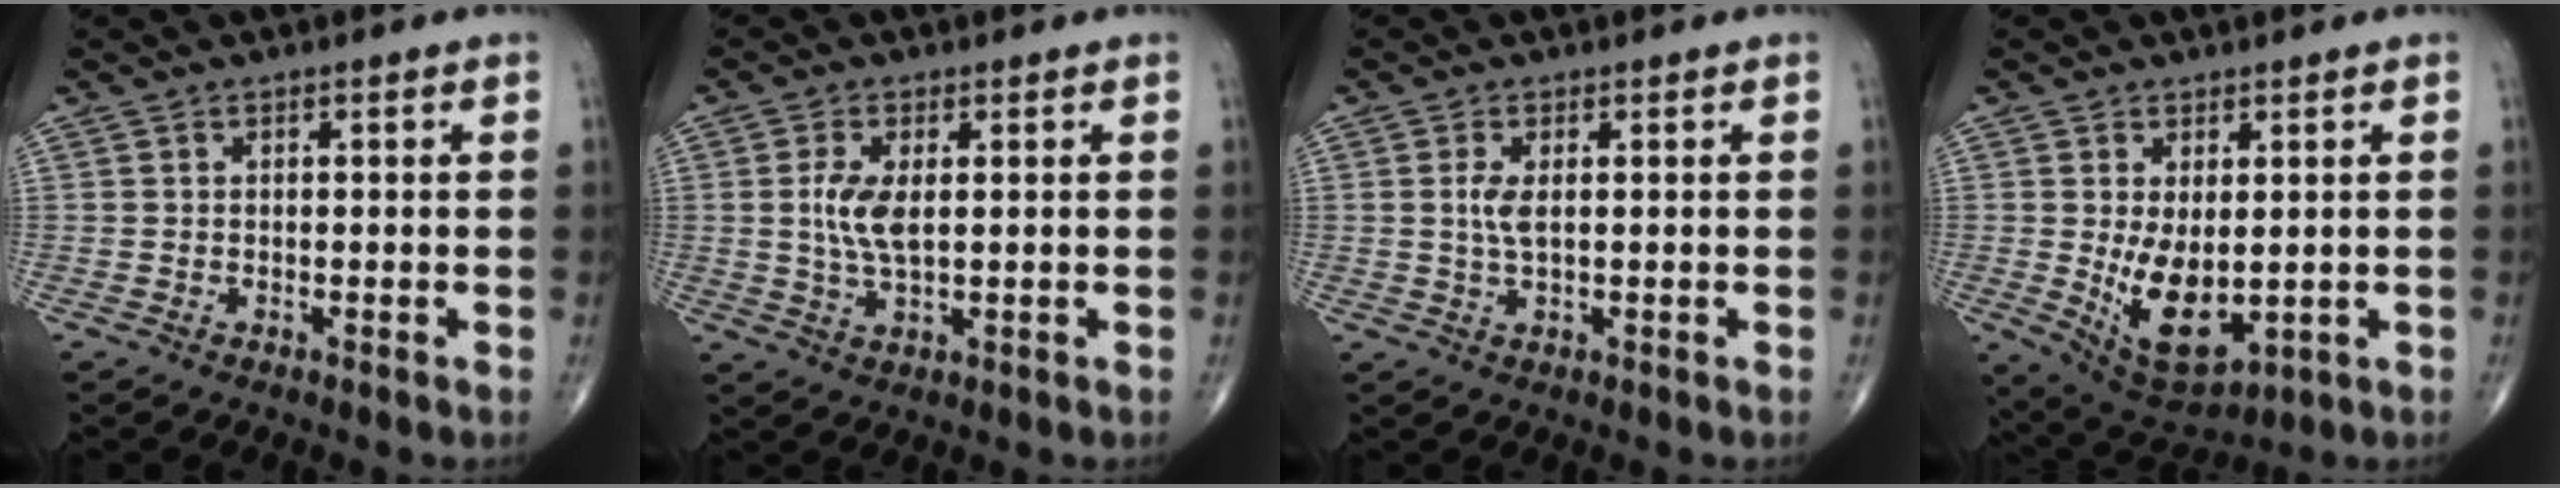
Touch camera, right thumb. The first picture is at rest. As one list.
[{"total": 5.7, "force": [0.8, 2.5, 5.1], "torque": [-0.108, -0.005, 0.018]}, {"total": 3.0, "force": [0.5, 1.1, 2.7], "torque": [-0.062, -0.001, 0.014]}, {"total": 10.5, "force": [-0.6, 5.6, 8.8], "torque": [-0.132, -0.018, 0.016]}]